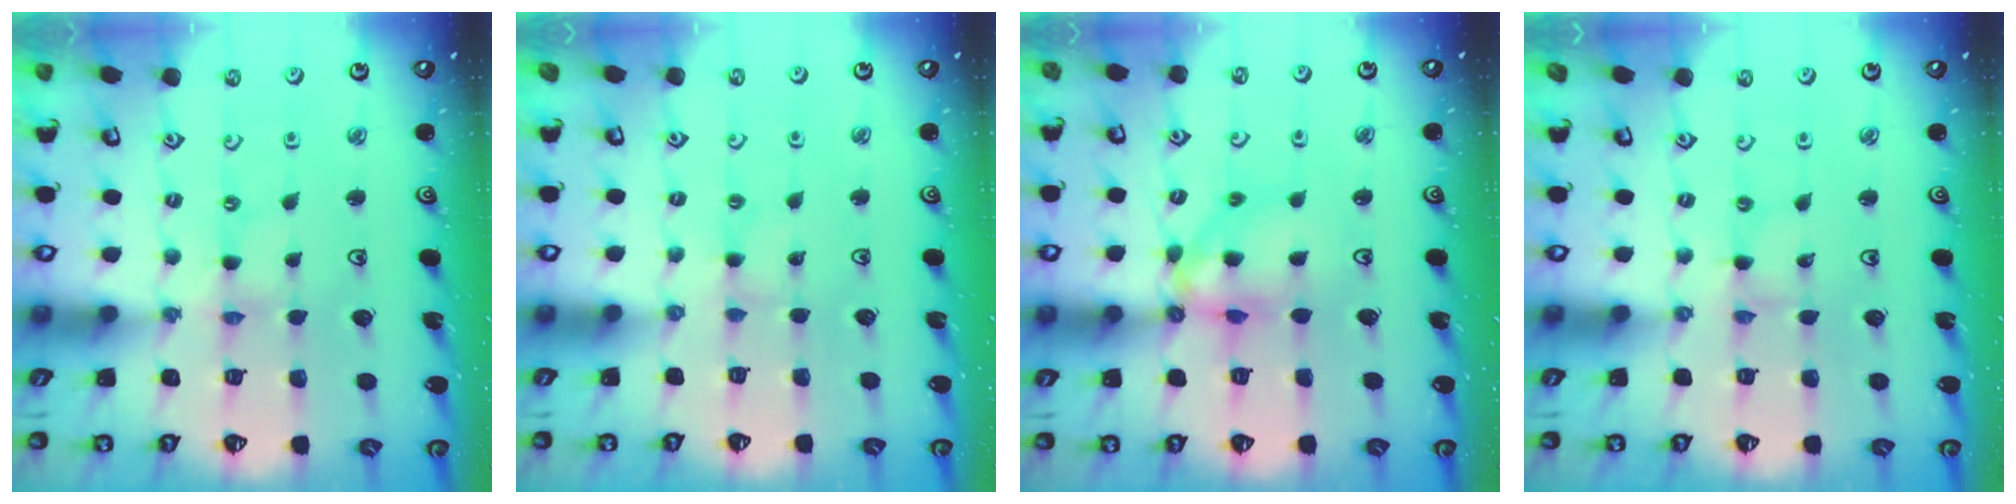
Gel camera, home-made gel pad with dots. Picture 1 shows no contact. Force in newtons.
{"total": 1.2, "press": 1.2, "slide": 0.2}
{"total": 12.2, "press": 12.2, "slide": 1.2}
{"total": 0.0}